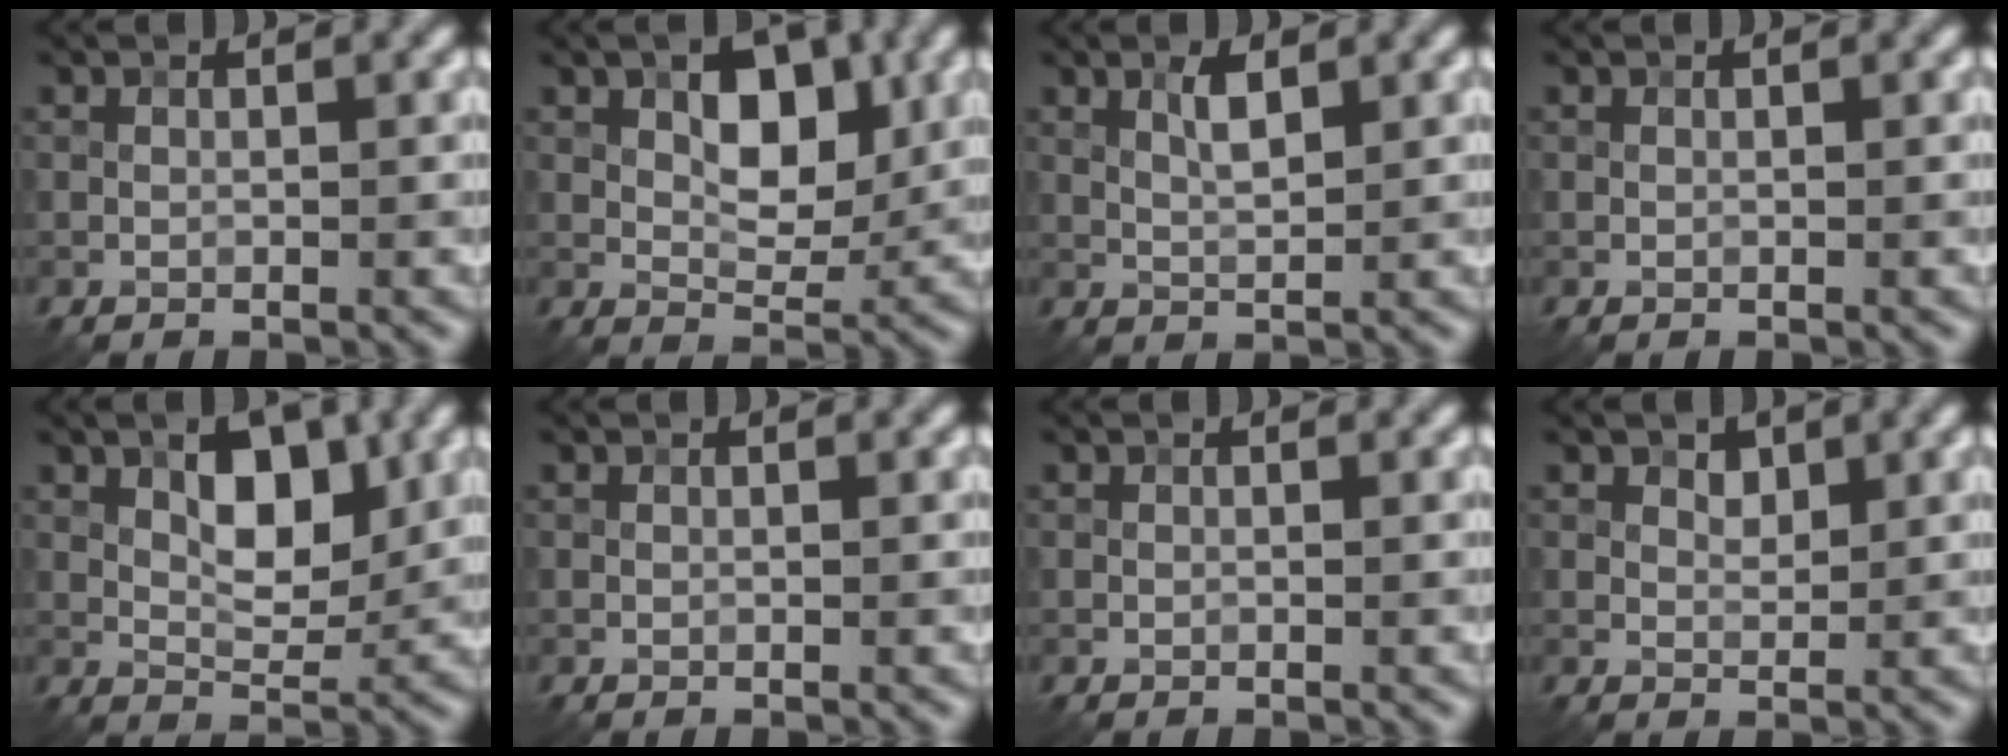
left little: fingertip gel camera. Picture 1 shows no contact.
{"total": 6.0, "force": [1.7, 3.4, 4.7], "torque": [-0.063, 0.001, 0.023]}
{"total": 2.1, "force": [0.9, 0.6, 1.7], "torque": [-0.037, 0.001, 0.017]}
{"total": 0.0}
{"total": 5.3, "force": [1.7, 2.7, 4.2], "torque": [-0.058, 0.001, 0.025]}
{"total": 0.0}
{"total": 0.0}
{"total": 1.3, "force": [0.8, 0.8, 0.6], "torque": [-0.007, -0.001, 0.015]}